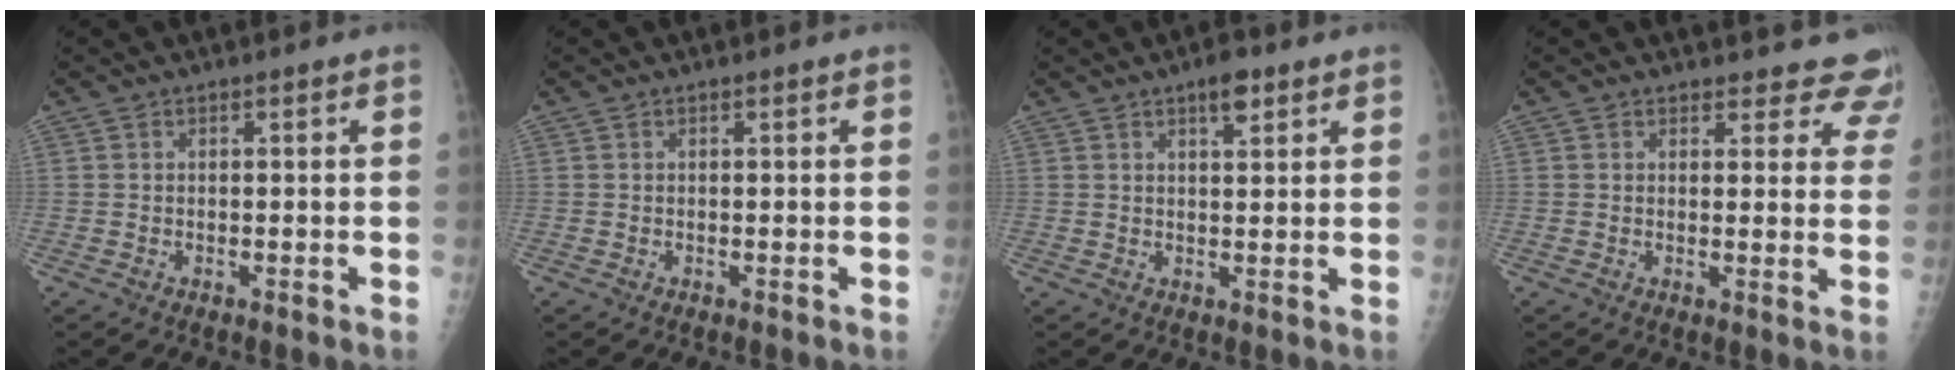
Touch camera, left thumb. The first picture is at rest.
{"total": 0.0}
{"total": 3.9, "force": [2.5, 1.4, 2.6], "torque": [-0.032, -0.012, 0.036]}
{"total": 10.2, "force": [9.5, 3.9, 0.5], "torque": [0.054, -0.051, 0.072]}